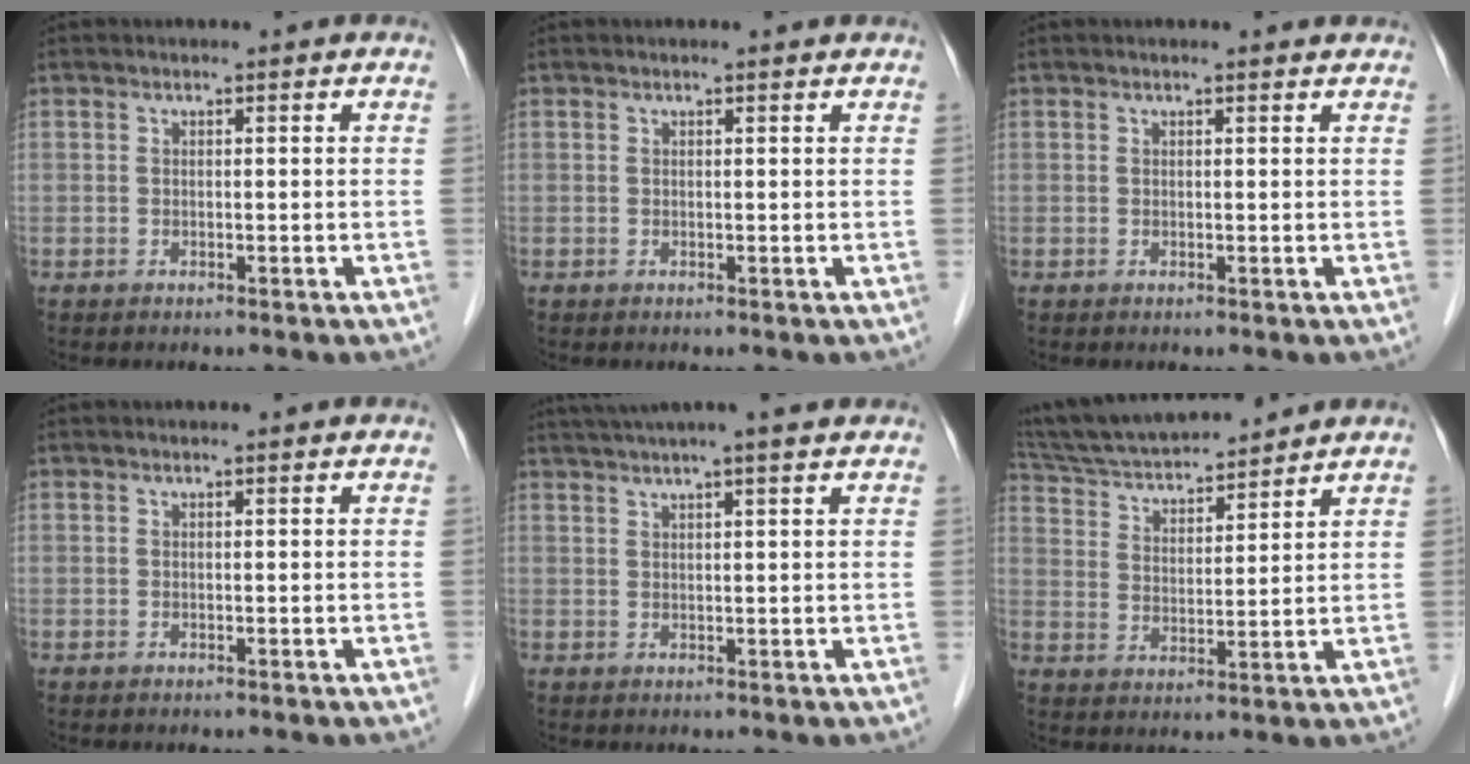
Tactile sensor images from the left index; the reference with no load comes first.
{"total": 0.8, "force": [0.7, 0.0, 0.3], "torque": [-0.013, 0.002, 0.009]}
{"total": 1.7, "force": [1.6, 0.2, 0.5], "torque": [-0.013, 0.004, 0.013]}
{"total": 0.0}
{"total": 9.7, "force": [8.2, -0.5, 5.2], "torque": [-0.086, 0.032, 0.105]}
{"total": 15.5, "force": [14.2, 2.0, 5.7], "torque": [-0.106, 0.024, 0.248]}